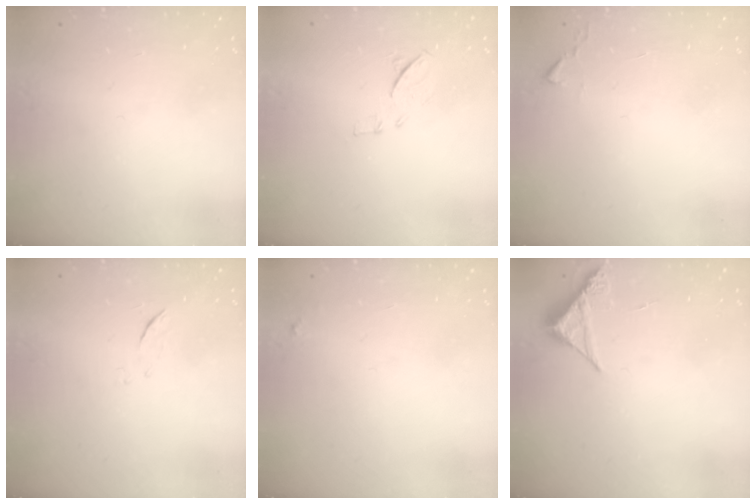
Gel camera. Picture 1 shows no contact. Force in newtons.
{"total": 8.6, "press": 8.5, "slide": 1.1}
{"total": 2.4, "press": 2.4, "slide": 0.3}
{"total": 5.2, "press": 5.1, "slide": 0.7}
{"total": 2.3, "press": 2.3, "slide": 0.2}
{"total": 4.9, "press": 4.9, "slide": 0.4}